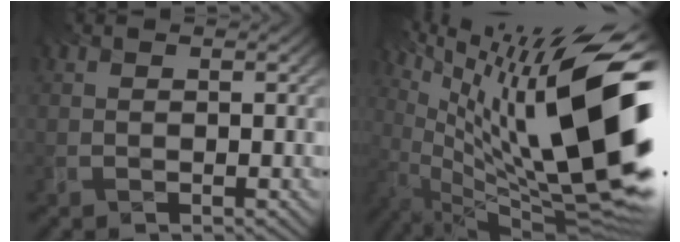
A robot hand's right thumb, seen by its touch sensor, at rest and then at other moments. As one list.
[{"total": 17.2, "force": [2.5, 6.2, 15.8], "torque": [-0.290, -0.002, 0.067]}]